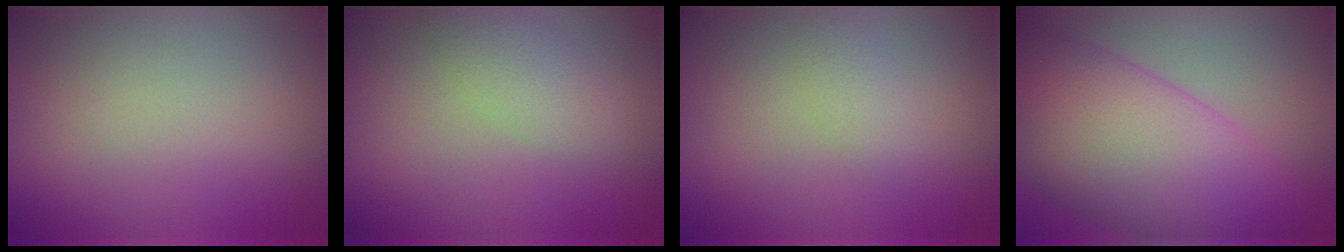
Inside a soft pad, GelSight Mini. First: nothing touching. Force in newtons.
{"total": 2.7, "press": 2.7, "slide": 0.1}
{"total": 1.6, "press": 1.6, "slide": 0.0}
{"total": 11.9, "press": 11.9, "slide": 0.3}